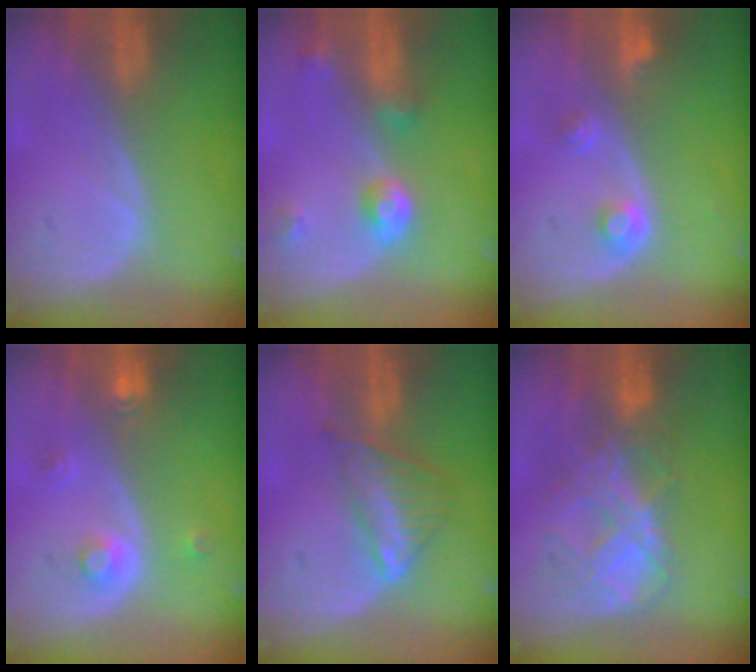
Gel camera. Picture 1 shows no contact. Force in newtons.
{"total": 4.8, "press": 4.3, "slide": 2.0}
{"total": 2.9, "press": 2.7, "slide": 1.0}
{"total": 3.0, "press": 2.8, "slide": 1.2}
{"total": 6.1, "press": 5.3, "slide": 3.0}
{"total": 8.3, "press": 7.4, "slide": 3.7}